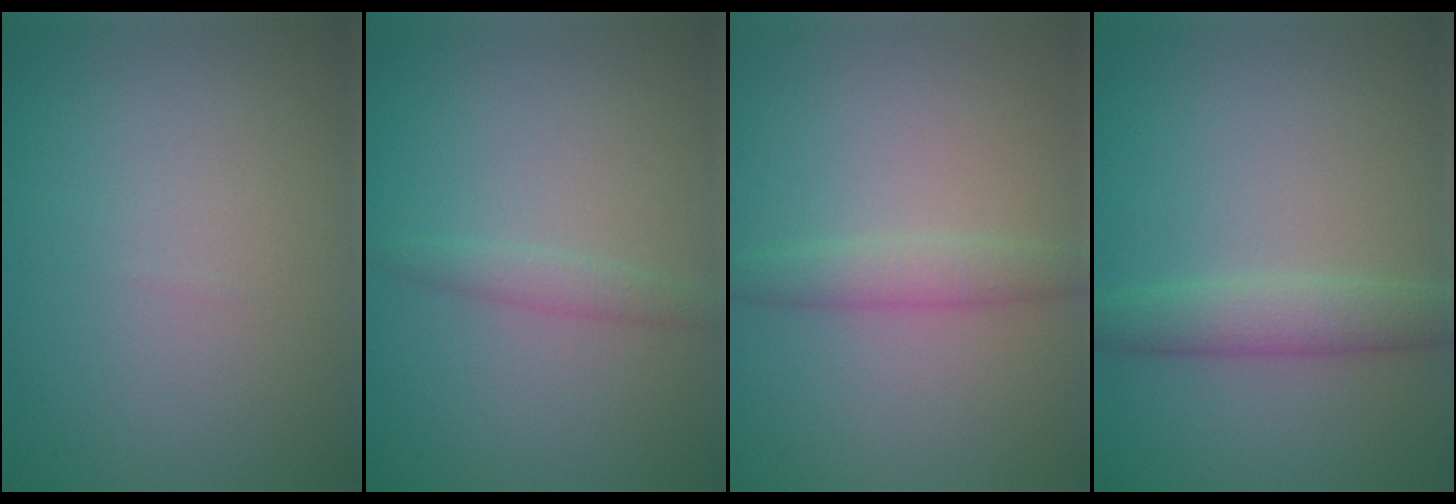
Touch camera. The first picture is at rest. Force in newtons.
{"total": 1.3, "press": 1.3, "slide": 0.1}
{"total": 2.2, "press": 2.2, "slide": 0.1}
{"total": 3.0, "press": 3.0, "slide": 0.0}